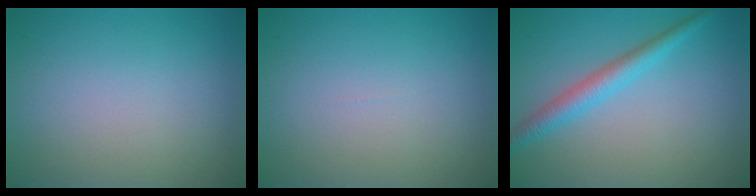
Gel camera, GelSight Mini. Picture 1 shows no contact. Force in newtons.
{"total": 0.0}
{"total": 2.9, "press": 2.9, "slide": 0.1}